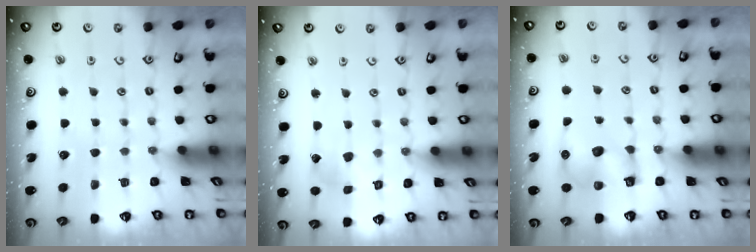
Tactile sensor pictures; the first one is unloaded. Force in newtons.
{"total": 3.0, "press": 3.0, "slide": 0.4}
{"total": 8.0, "press": 8.0, "slide": 0.4}